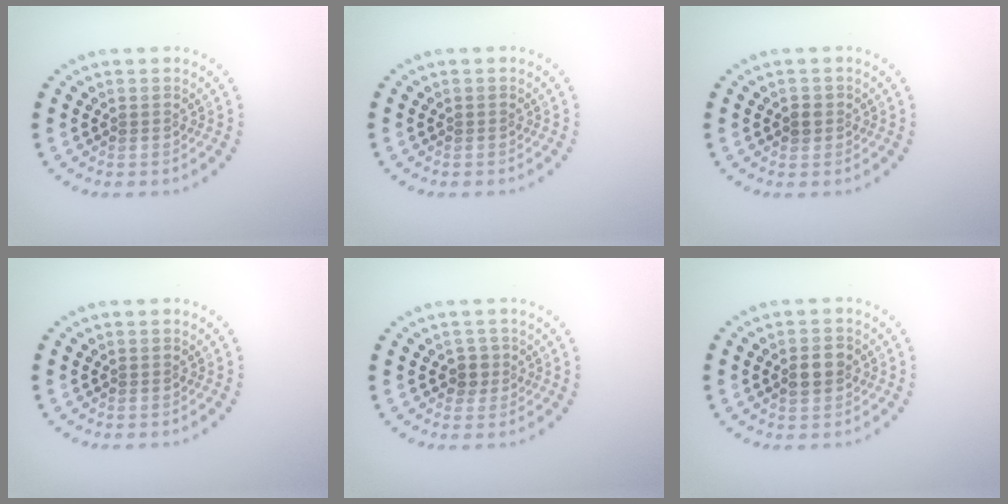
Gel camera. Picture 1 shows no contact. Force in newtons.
{"total": 0.0}
{"total": 1.2, "press": 1.2, "slide": 0.4}
{"total": 0.0}
{"total": 1.6, "press": 1.3, "slide": 0.9}
{"total": 2.8, "press": 2.8, "slide": 0.0}